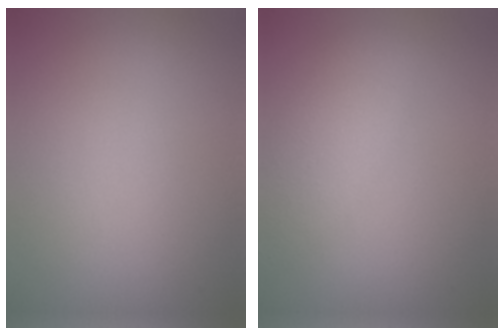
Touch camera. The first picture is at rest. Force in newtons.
{"total": 4.2, "press": 4.2, "slide": 0.4}